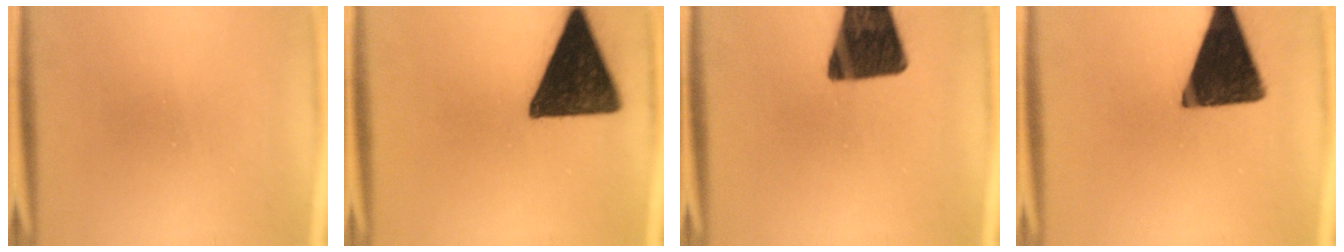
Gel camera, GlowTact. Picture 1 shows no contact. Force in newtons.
{"total": 17.4}
{"total": 15.9}
{"total": 17.4}